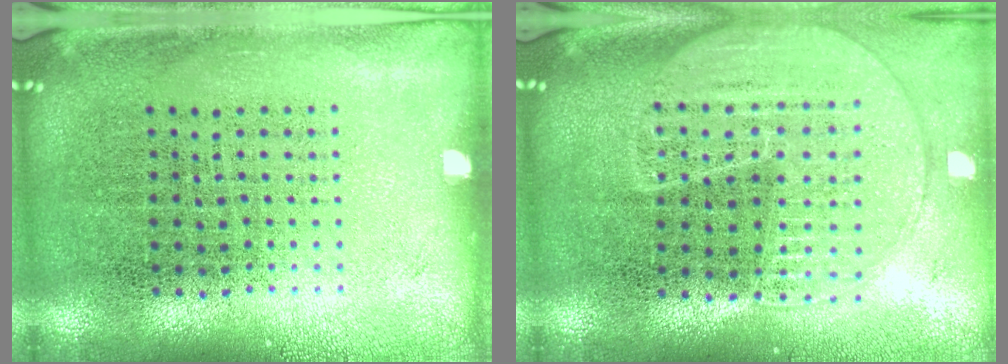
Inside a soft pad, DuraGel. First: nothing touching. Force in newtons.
{"total": 1.8, "press": 1.7, "slide": 0.6}